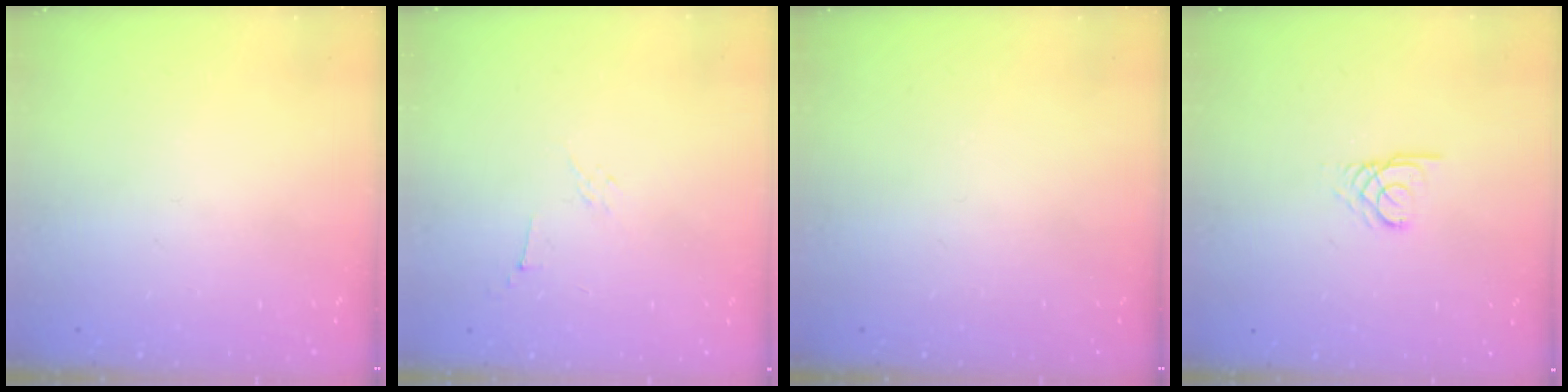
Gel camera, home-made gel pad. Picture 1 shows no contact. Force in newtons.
{"total": 2.9, "press": 2.8, "slide": 0.8}
{"total": 0.0}
{"total": 2.5, "press": 2.5, "slide": 0.2}